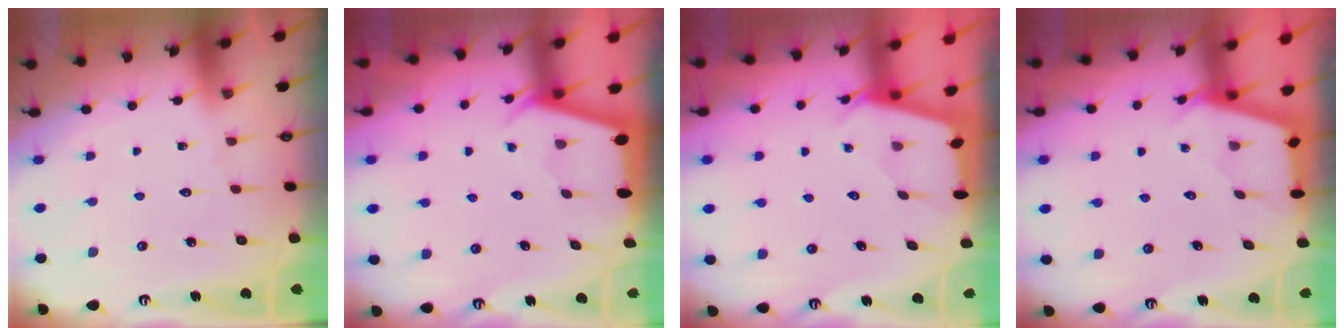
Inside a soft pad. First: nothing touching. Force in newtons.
{"total": 2.4, "press": 2.4, "slide": 0.3}
{"total": 2.4, "press": 2.4, "slide": 0.3}
{"total": 2.5, "press": 2.5, "slide": 0.3}